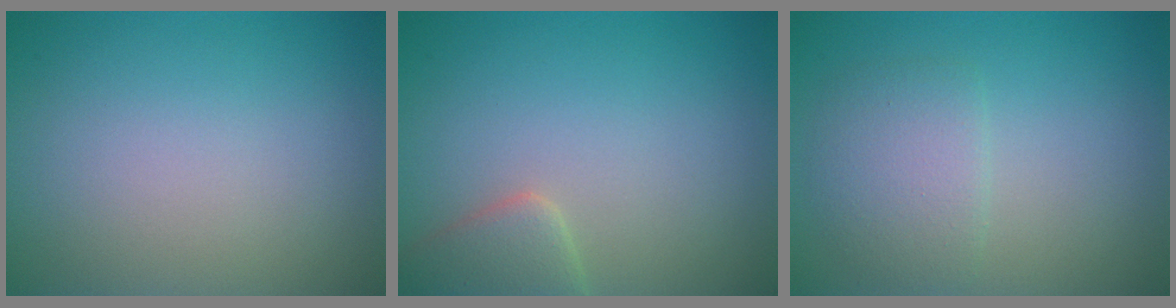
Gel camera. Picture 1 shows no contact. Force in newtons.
{"total": 3.0, "press": 3.0, "slide": 0.2}
{"total": 2.9, "press": 2.9, "slide": 0.1}